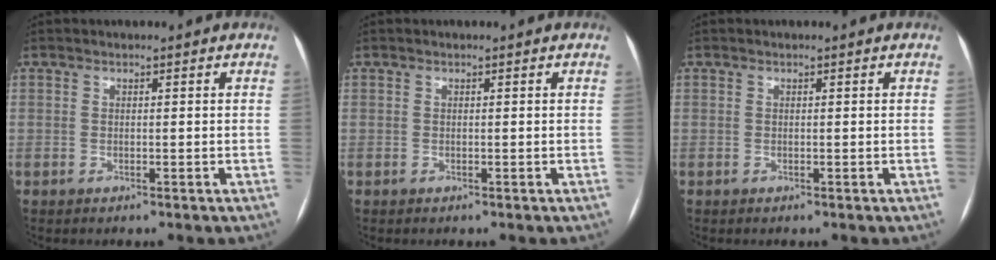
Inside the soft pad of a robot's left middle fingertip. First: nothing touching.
{"total": 0.0}
{"total": 0.0}